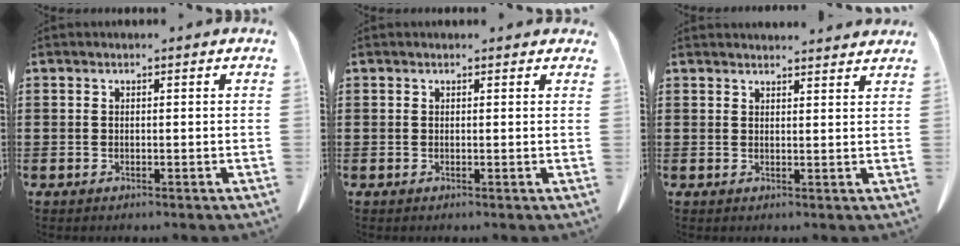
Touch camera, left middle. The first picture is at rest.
{"total": 0.6, "force": [0.4, 0.2, 0.4], "torque": [-0.008, 0.003, 0.007]}
{"total": 2.4, "force": [2.4, 0.0, 0.1], "torque": [0.000, -0.009, 0.045]}